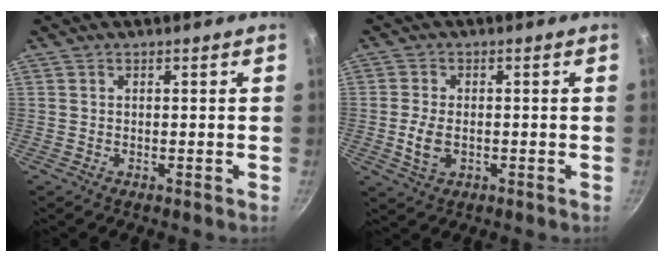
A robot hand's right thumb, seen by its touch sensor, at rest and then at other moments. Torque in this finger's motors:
{"motor_torque": [-0.51, 0.09, 0.45, 0.48, 0.04]}